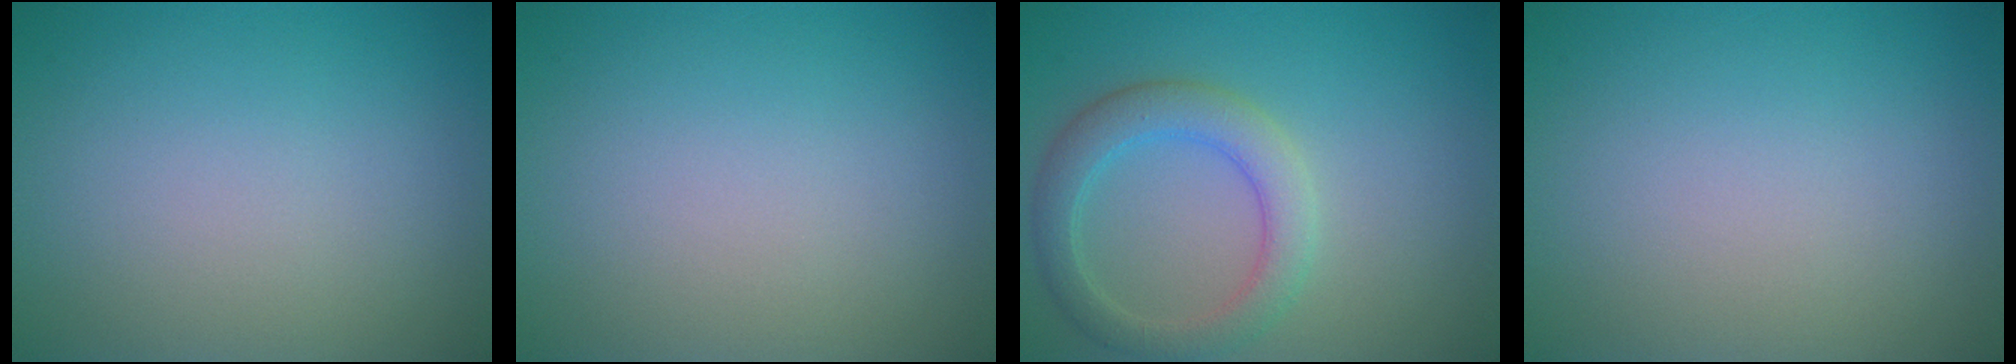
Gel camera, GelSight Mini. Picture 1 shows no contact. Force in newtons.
{"total": 0.0}
{"total": 3.9, "press": 3.8, "slide": 0.2}
{"total": 0.0}